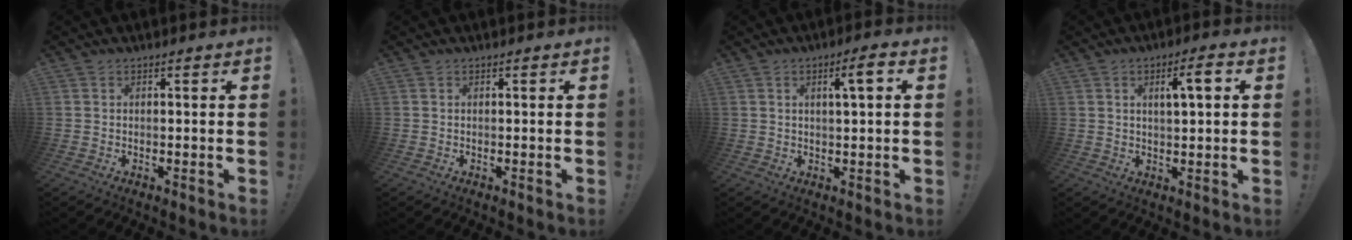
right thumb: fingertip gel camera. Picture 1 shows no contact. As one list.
[{"total": 0.0}, {"total": 4.7, "force": [1.4, 0.4, 4.4], "torque": [-0.061, -0.006, 0.015]}, {"total": 5.3, "force": [1.8, 1.0, 4.9], "torque": [-0.073, -0.005, 0.023]}]